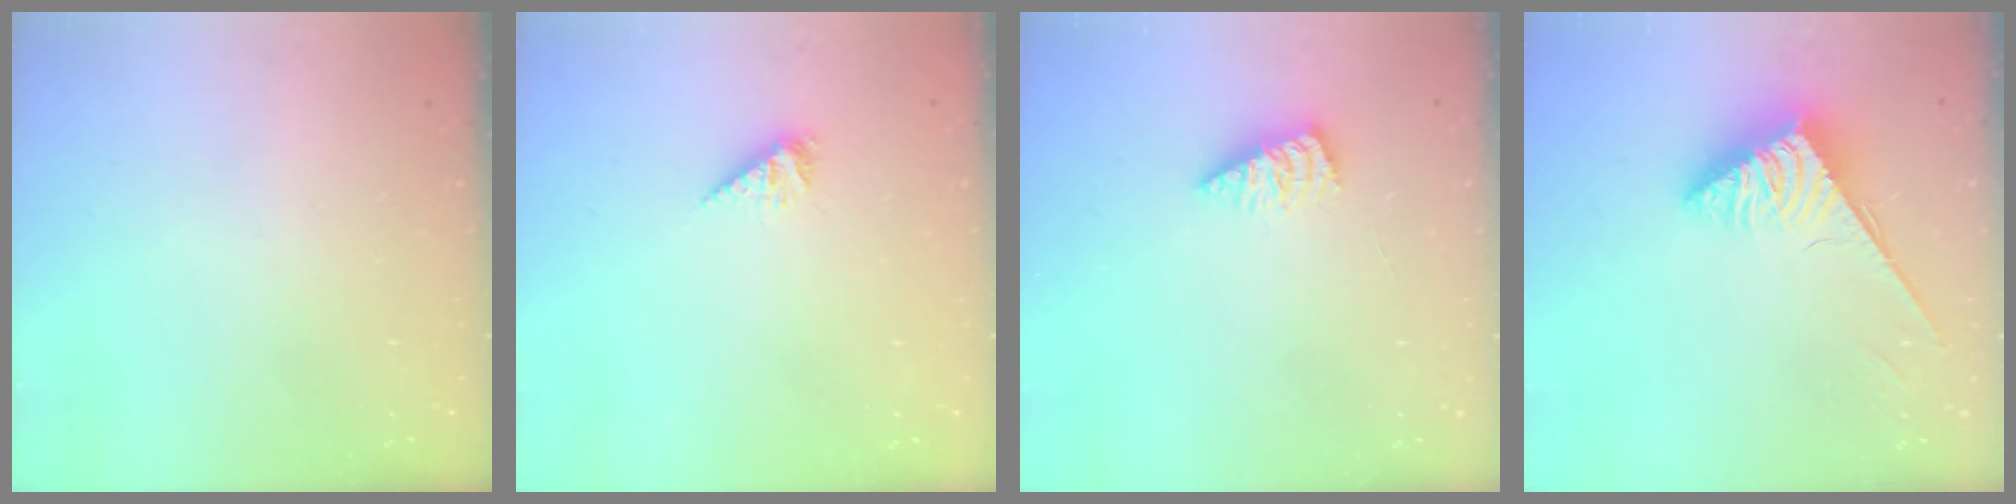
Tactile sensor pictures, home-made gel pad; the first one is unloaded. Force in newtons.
{"total": 2.8, "press": 2.8, "slide": 0.5}
{"total": 2.8, "press": 2.7, "slide": 0.3}
{"total": 3.6, "press": 3.5, "slide": 0.6}